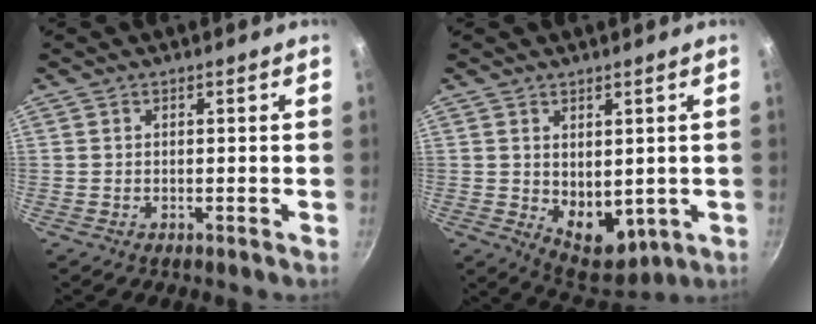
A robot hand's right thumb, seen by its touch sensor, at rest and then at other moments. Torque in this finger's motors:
{"motor_torque": [-0.38, 0.64, 0.01, 0.06, 0.08]}